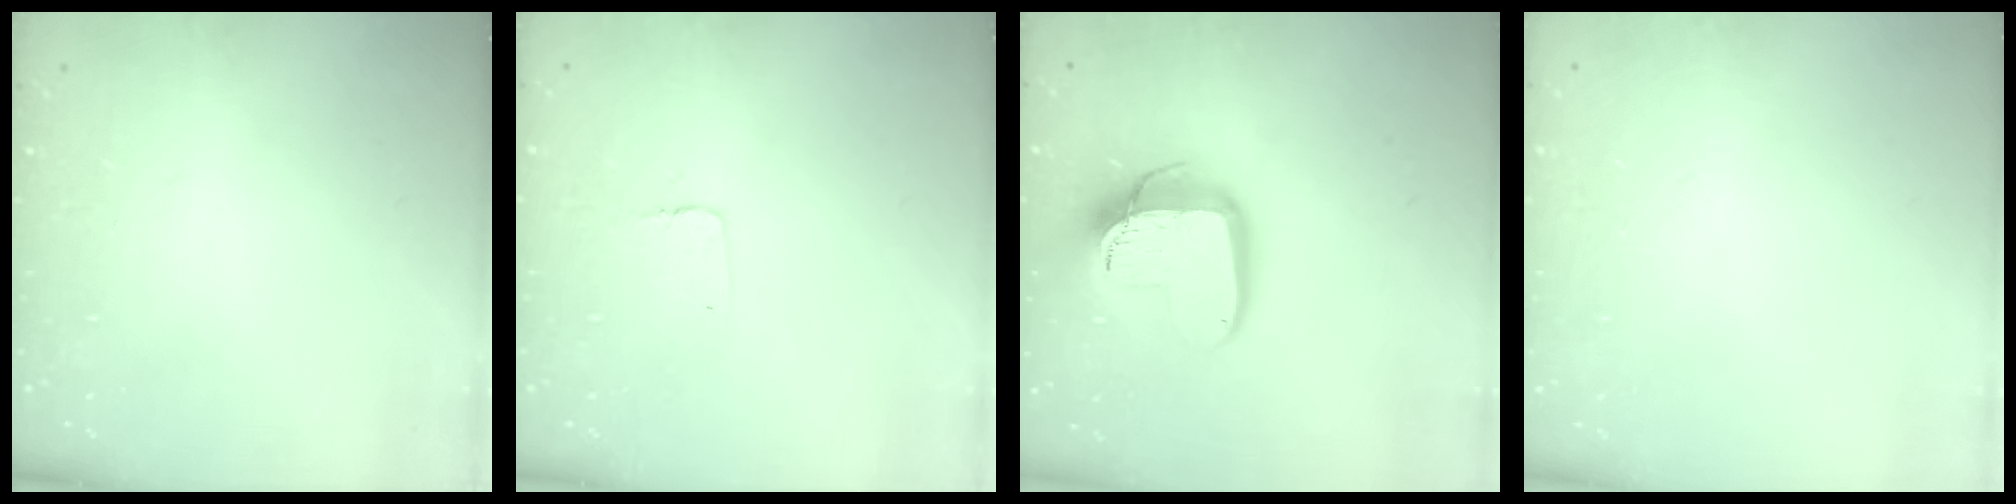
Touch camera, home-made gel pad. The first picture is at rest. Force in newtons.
{"total": 2.9, "press": 2.9, "slide": 0.2}
{"total": 16.9, "press": 16.9, "slide": 1.4}
{"total": 0.0}